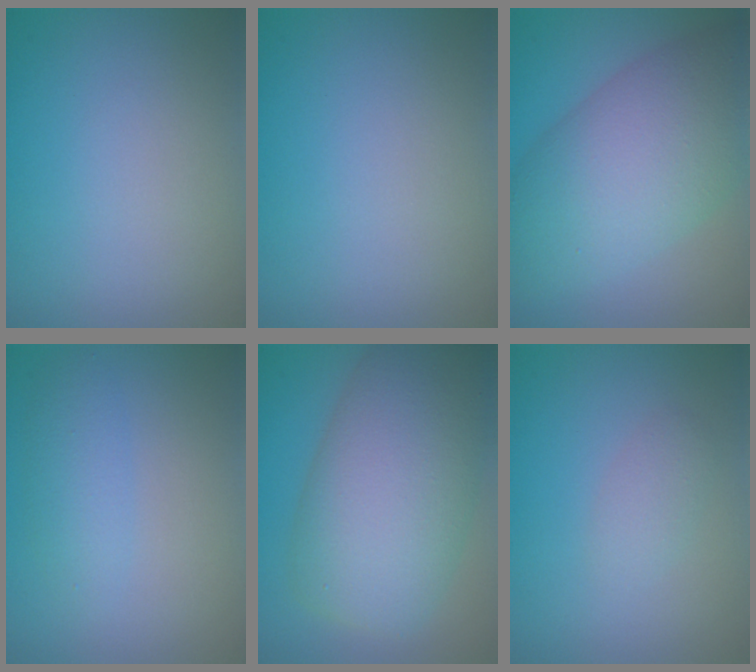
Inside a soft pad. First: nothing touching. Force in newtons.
{"total": 0.0}
{"total": 9.4, "press": 9.4, "slide": 0.3}
{"total": 2.1, "press": 2.0, "slide": 0.2}
{"total": 11.3, "press": 11.3, "slide": 0.8}
{"total": 1.4, "press": 1.4, "slide": 0.1}